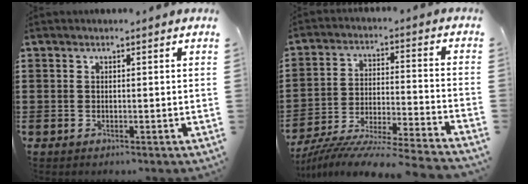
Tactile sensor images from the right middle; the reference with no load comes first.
{"total": 8.5, "force": [-8.2, -0.6, 2.2], "torque": [-0.038, -0.003, -0.165]}